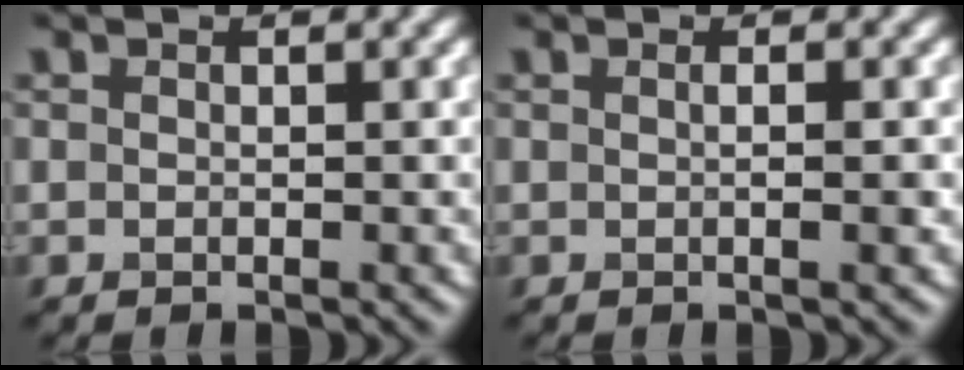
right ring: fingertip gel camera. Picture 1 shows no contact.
{"total": 1.3, "force": [0.2, 0.3, 1.3], "torque": [-0.009, 0.000, -0.001]}